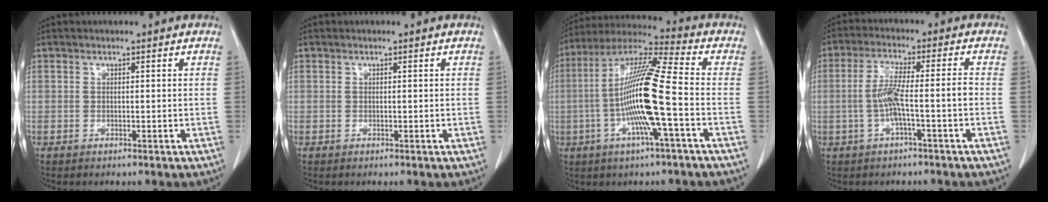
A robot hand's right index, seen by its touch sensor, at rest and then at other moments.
{"total": 0.0}
{"total": 15.4, "force": [-2.8, 0.0, 15.1], "torque": [-0.295, 0.002, -0.064]}
{"total": 6.6, "force": [-1.5, 0.0, 6.4], "torque": [-0.130, 0.016, -0.026]}